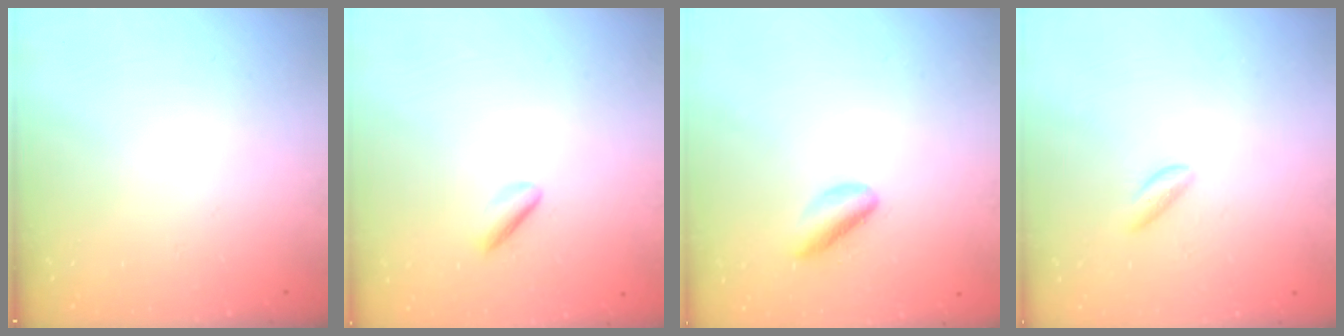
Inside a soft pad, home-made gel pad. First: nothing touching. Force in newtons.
{"total": 1.8, "press": 1.7, "slide": 0.6}
{"total": 4.2, "press": 4.2, "slide": 0.8}
{"total": 2.4, "press": 2.3, "slide": 0.7}